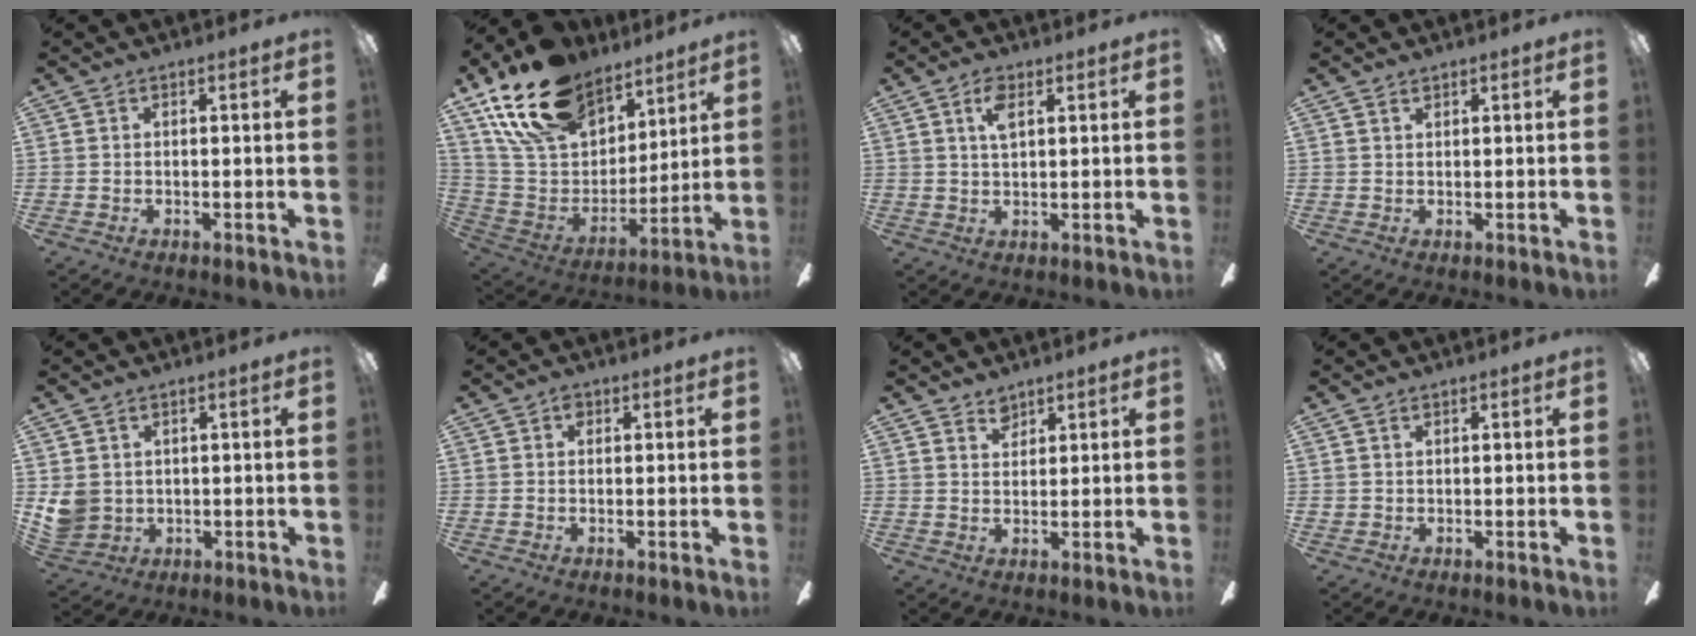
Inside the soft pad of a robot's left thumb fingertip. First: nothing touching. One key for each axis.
{"total": 22.1, "fx": 15.4, "fy": 12.2, "fz": 10.2, "tx": -0.204, "ty": -0.081, "tz": 0.287}
{"total": 4.4, "fx": 2.3, "fy": 1.9, "fz": 3.3, "tx": -0.064, "ty": 0.003, "tz": 0.037}
{"total": 0.9, "fx": 0.8, "fy": 0.4, "fz": 0.3, "tx": -0.006, "ty": 0.000, "tz": 0.016}
{"total": 5.4, "fx": 1.5, "fy": 4.9, "fz": 1.9, "tx": -0.051, "ty": 0.004, "tz": 0.033}
{"total": 1.4, "fx": 0.4, "fy": 1.0, "fz": 0.9, "tx": -0.010, "ty": 0.000, "tz": 0.005}
{"total": 3.0, "fx": 2.6, "fy": 1.4, "fz": 0.5, "tx": 0.003, "ty": -0.015, "tz": 0.047}
{"total": 0.8, "fx": 0.4, "fy": 0.6, "fz": 0.3, "tx": -0.007, "ty": 0.002, "tz": 0.007}